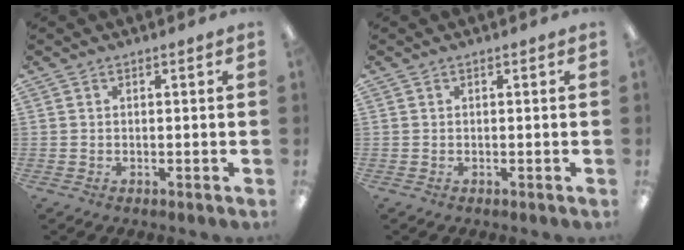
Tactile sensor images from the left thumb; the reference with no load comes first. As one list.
[{"total": 0.0}]